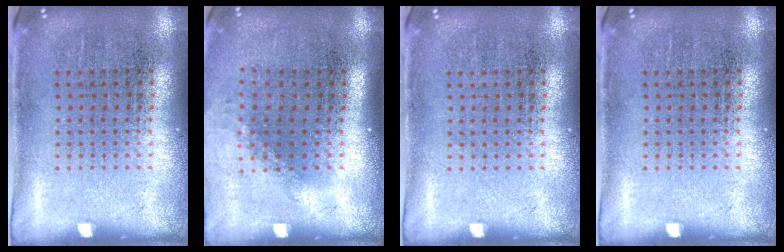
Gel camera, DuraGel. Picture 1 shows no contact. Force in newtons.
{"total": 1.1, "press": 0.9, "slide": 0.7}
{"total": 0.0}
{"total": 0.0}